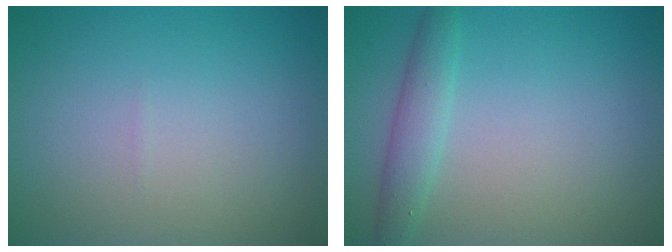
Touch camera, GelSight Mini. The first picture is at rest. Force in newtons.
{"total": 1.9, "press": 1.9, "slide": 0.1}